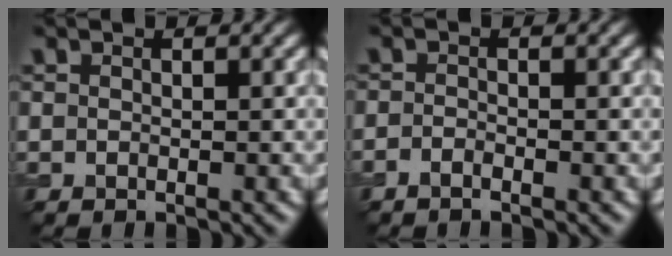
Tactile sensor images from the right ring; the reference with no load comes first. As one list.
[{"total": 0.6, "force": [-0.6, -0.1, 0.1], "torque": [-0.004, -0.001, -0.016]}]